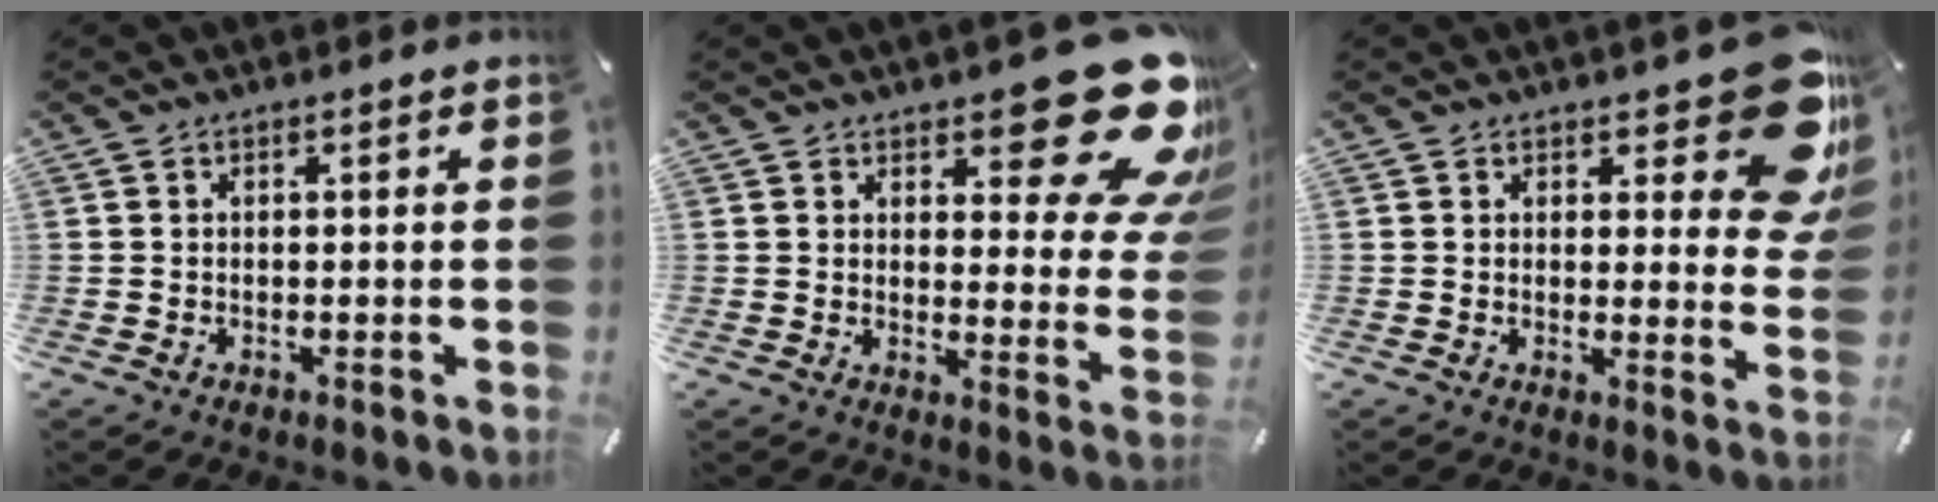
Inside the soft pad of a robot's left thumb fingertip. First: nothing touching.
{"total": 21.8, "force": [13.7, 8.8, 14.5], "torque": [-0.157, -0.107, 0.228]}
{"total": 15.9, "force": [9.5, 6.5, 10.9], "torque": [-0.129, -0.075, 0.164]}